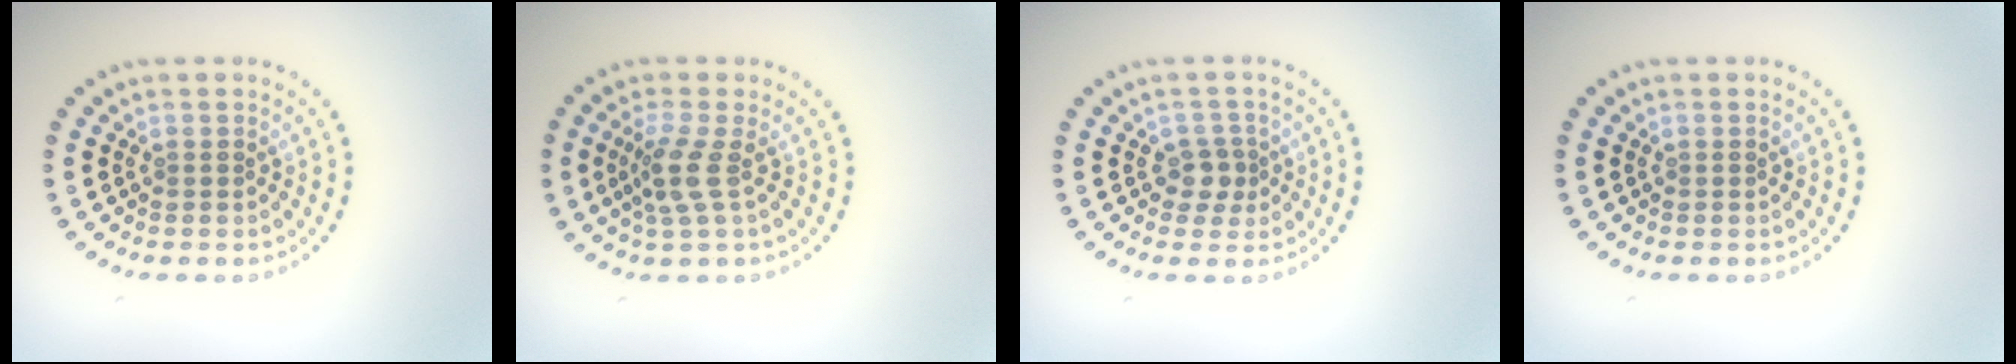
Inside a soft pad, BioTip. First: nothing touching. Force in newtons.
{"total": 2.6, "press": 2.0, "slide": 1.7}
{"total": 1.8, "press": 1.5, "slide": 1.0}
{"total": 0.0}